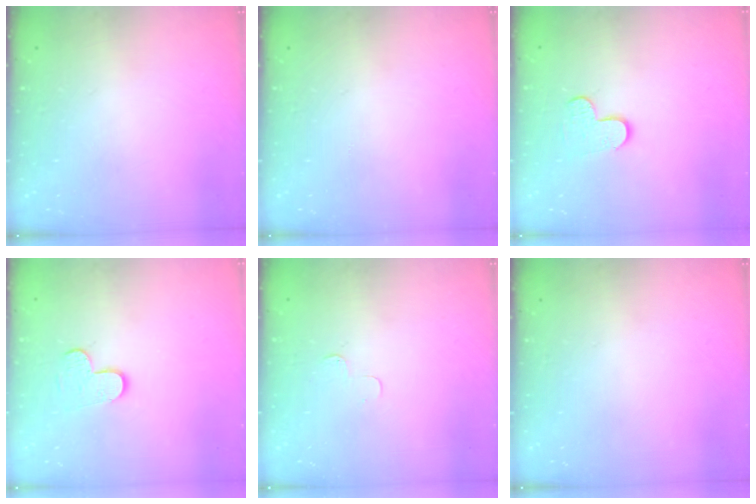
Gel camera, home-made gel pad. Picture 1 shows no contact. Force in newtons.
{"total": 0.0}
{"total": 4.8, "press": 4.8, "slide": 0.5}
{"total": 4.2, "press": 4.2, "slide": 0.4}
{"total": 3.6, "press": 3.6, "slide": 0.4}
{"total": 0.0}